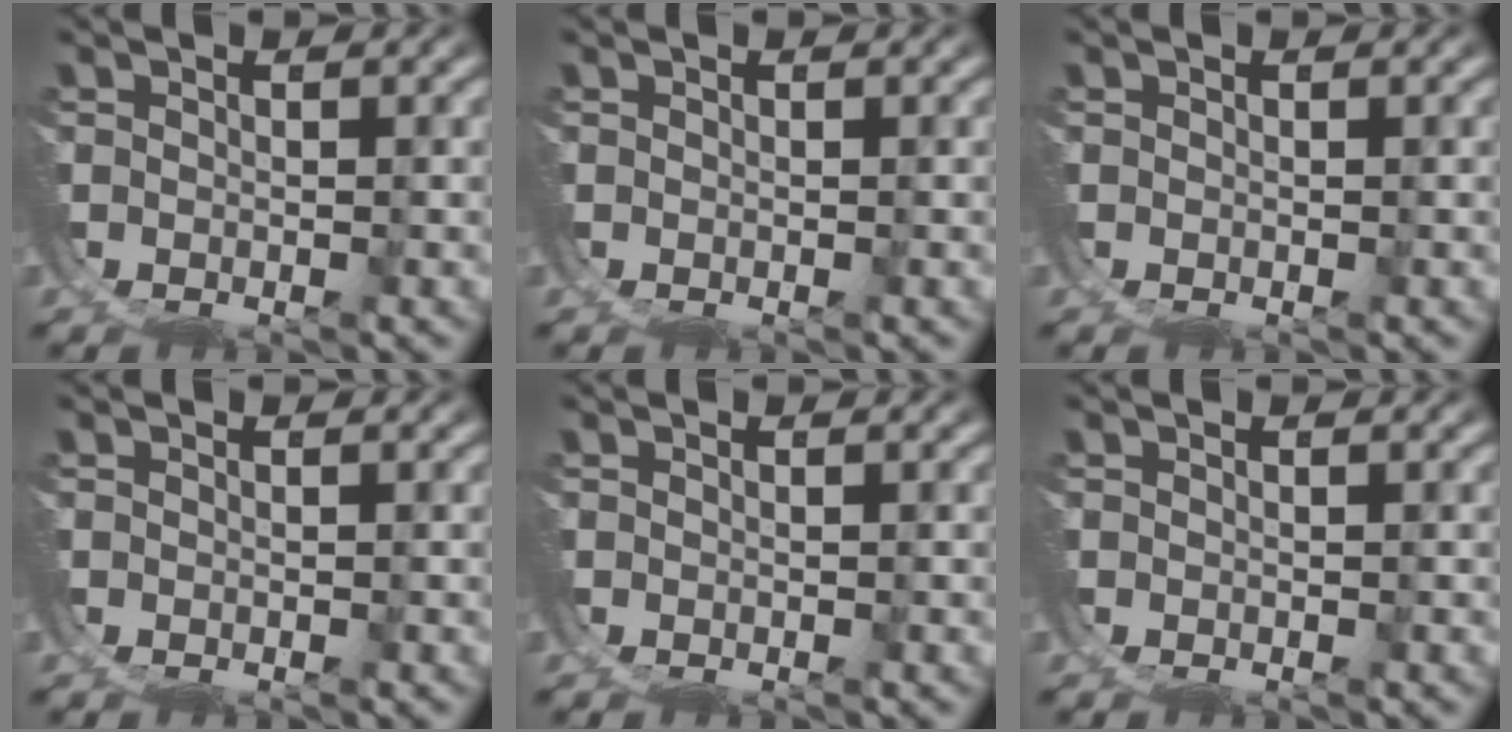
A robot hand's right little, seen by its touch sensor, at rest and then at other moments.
{"total": 0.0}
{"total": 0.0}
{"total": 0.0}
{"total": 0.0}
{"total": 0.0}